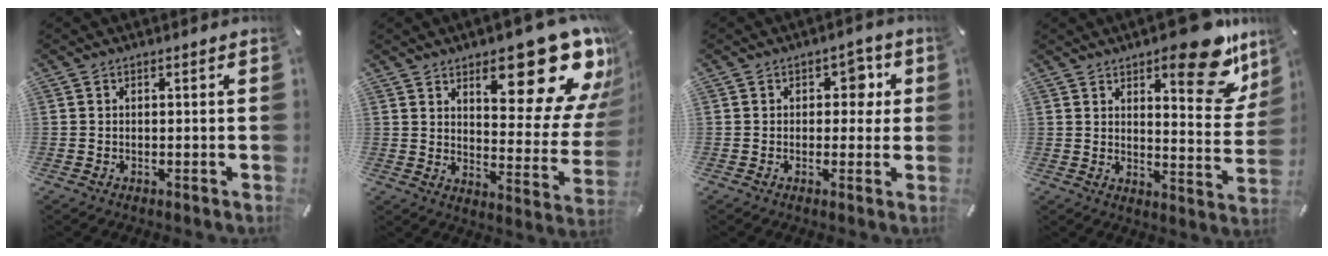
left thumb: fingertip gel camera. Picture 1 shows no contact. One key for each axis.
{"total": 22.6, "fx": 13.6, "fy": 9.9, "fz": 15.1, "tx": -0.180, "ty": -0.107, "tz": 0.223}
{"total": 5.1, "fx": 1.3, "fy": 3.7, "fz": 3.3, "tx": -0.023, "ty": -0.007, "tz": 0.009}
{"total": 18.4, "fx": 11.6, "fy": 7.2, "fz": 12.4, "tx": -0.144, "ty": -0.082, "tz": 0.183}